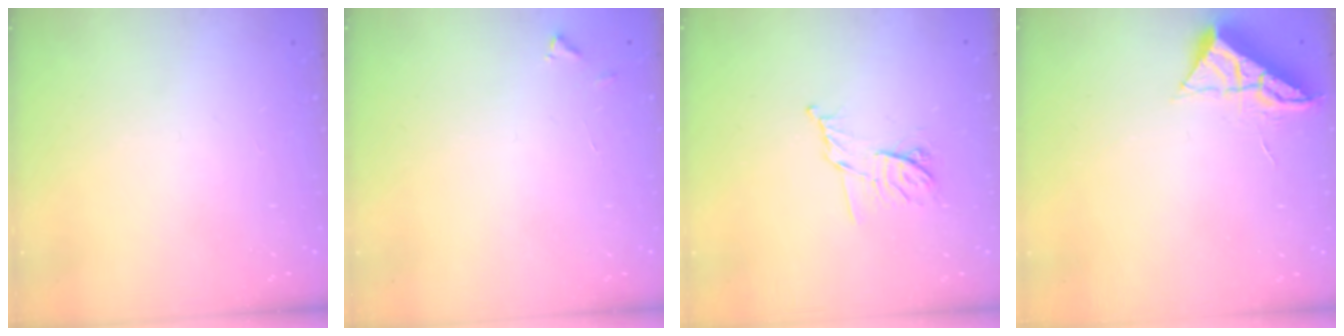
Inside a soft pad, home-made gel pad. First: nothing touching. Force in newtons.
{"total": 4.0, "press": 3.9, "slide": 0.2}
{"total": 9.4, "press": 9.4, "slide": 0.7}
{"total": 6.9, "press": 6.9, "slide": 0.5}